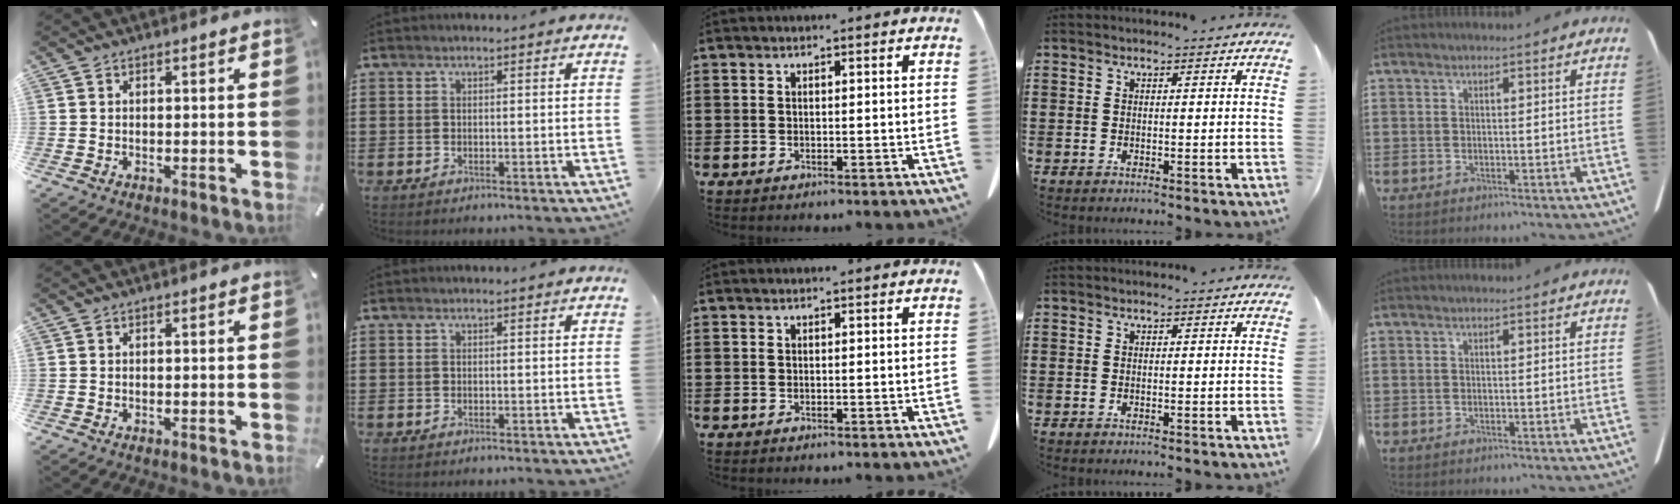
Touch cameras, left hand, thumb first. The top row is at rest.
{}